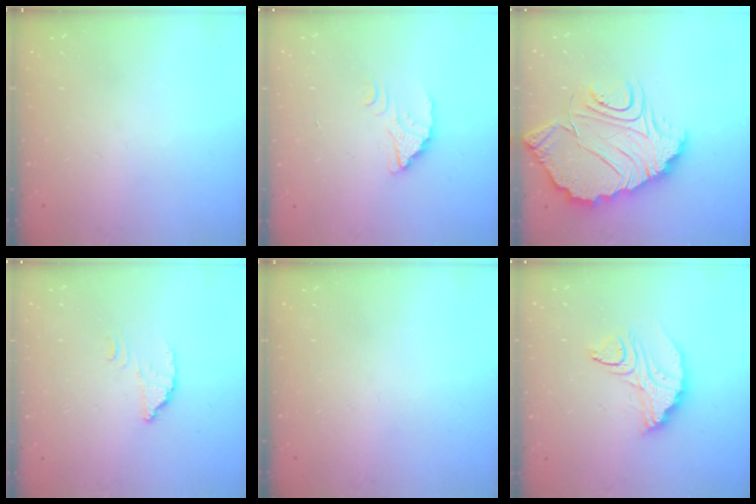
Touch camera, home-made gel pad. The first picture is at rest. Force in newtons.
{"total": 2.3, "press": 2.3, "slide": 0.2}
{"total": 16.6, "press": 16.5, "slide": 1.4}
{"total": 2.7, "press": 2.7, "slide": 0.4}
{"total": 0.0}
{"total": 9.8, "press": 9.8, "slide": 0.4}